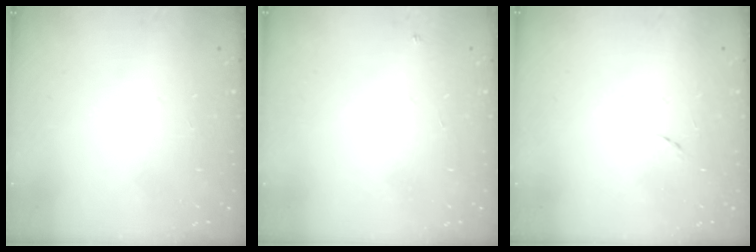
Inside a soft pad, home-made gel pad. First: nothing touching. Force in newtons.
{"total": 2.7, "press": 2.7, "slide": 0.4}
{"total": 5.7, "press": 5.6, "slide": 0.6}